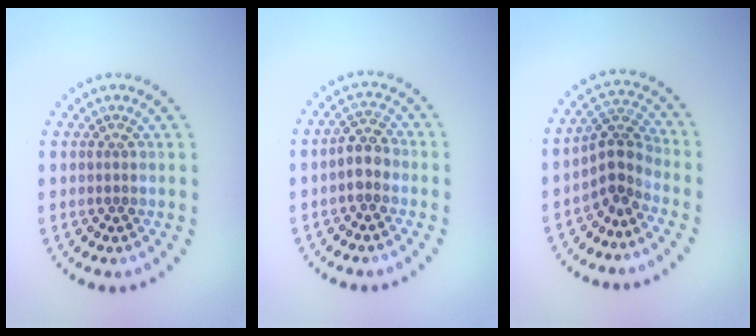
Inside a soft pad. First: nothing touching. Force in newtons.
{"total": 2.2, "press": 2.0, "slide": 0.8}
{"total": 2.9, "press": 2.0, "slide": 2.1}